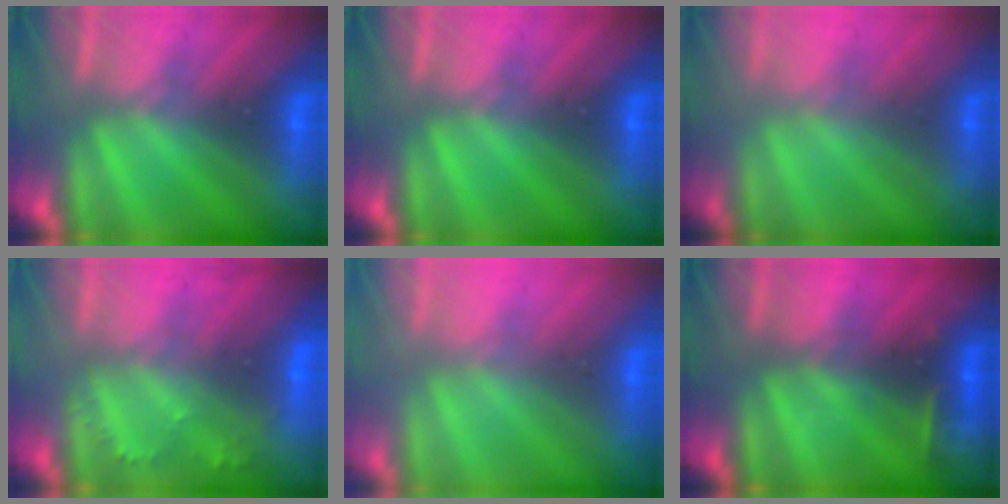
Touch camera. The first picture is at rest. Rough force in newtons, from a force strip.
{"total": 0.0}
{"total": 1.8}
{"total": 2.2}
{"total": 2.7}
{"total": 2.4}